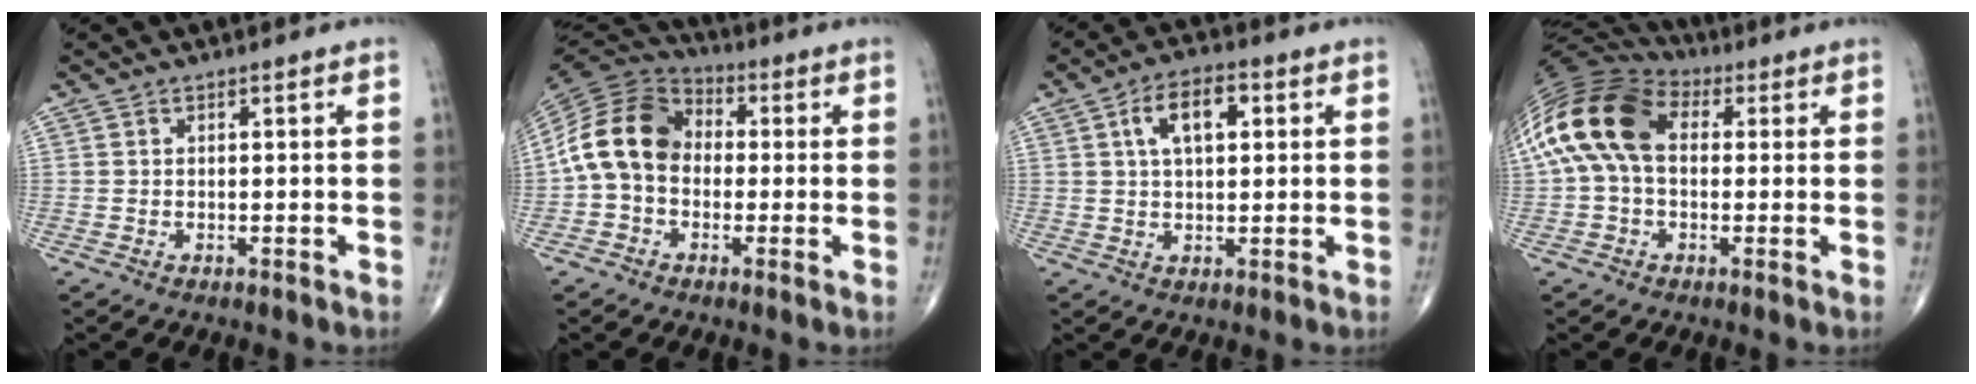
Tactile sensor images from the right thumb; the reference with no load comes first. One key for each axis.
{"total": 12.9, "fx": -0.5, "fy": 9.9, "fz": 8.3, "tx": -0.147, "ty": 0.036, "tz": -0.026}
{"total": 8.1, "fx": 2.4, "fy": 4.2, "fz": 6.4, "tx": -0.097, "ty": 0.008, "tz": 0.035}
{"total": 16.4, "fx": 2.4, "fy": 10.7, "fz": 12.1, "tx": -0.252, "ty": 0.046, "tz": 0.035}